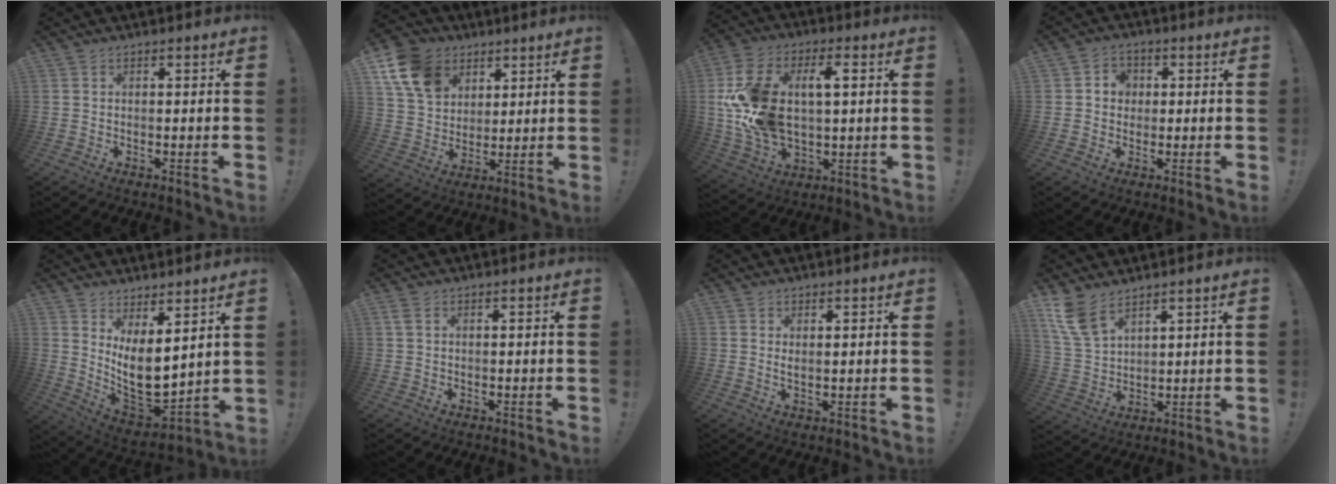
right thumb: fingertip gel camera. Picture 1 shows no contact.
{"total": 15.0, "force": [7.3, 11.2, 6.8], "torque": [-0.110, -0.032, 0.148]}
{"total": 19.5, "force": [3.3, 11.9, 15.1], "torque": [-0.284, -0.002, 0.059]}
{"total": 4.9, "force": [0.2, 4.6, 1.7], "torque": [-0.033, 0.008, 0.005]}
{"total": 12.7, "force": [2.6, 6.1, 10.9], "torque": [-0.181, -0.046, 0.058]}
{"total": 1.6, "force": [0.8, 0.6, 1.3], "torque": [-0.027, 0.002, 0.014]}
{"total": 1.8, "force": [1.2, 0.4, 1.2], "torque": [-0.020, -0.006, 0.021]}
{"total": 9.3, "force": [6.8, 4.3, 4.7], "torque": [-0.090, -0.030, 0.135]}